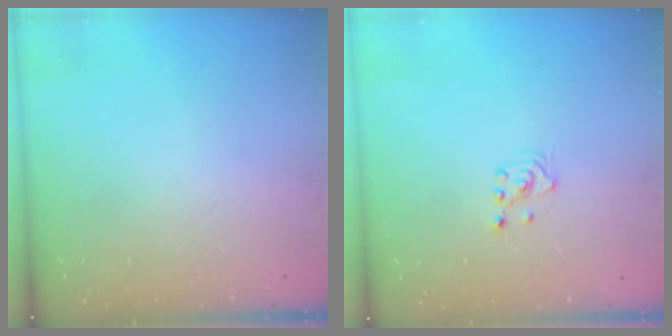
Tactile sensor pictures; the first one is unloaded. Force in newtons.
{"total": 2.1, "press": 2.1, "slide": 0.1}